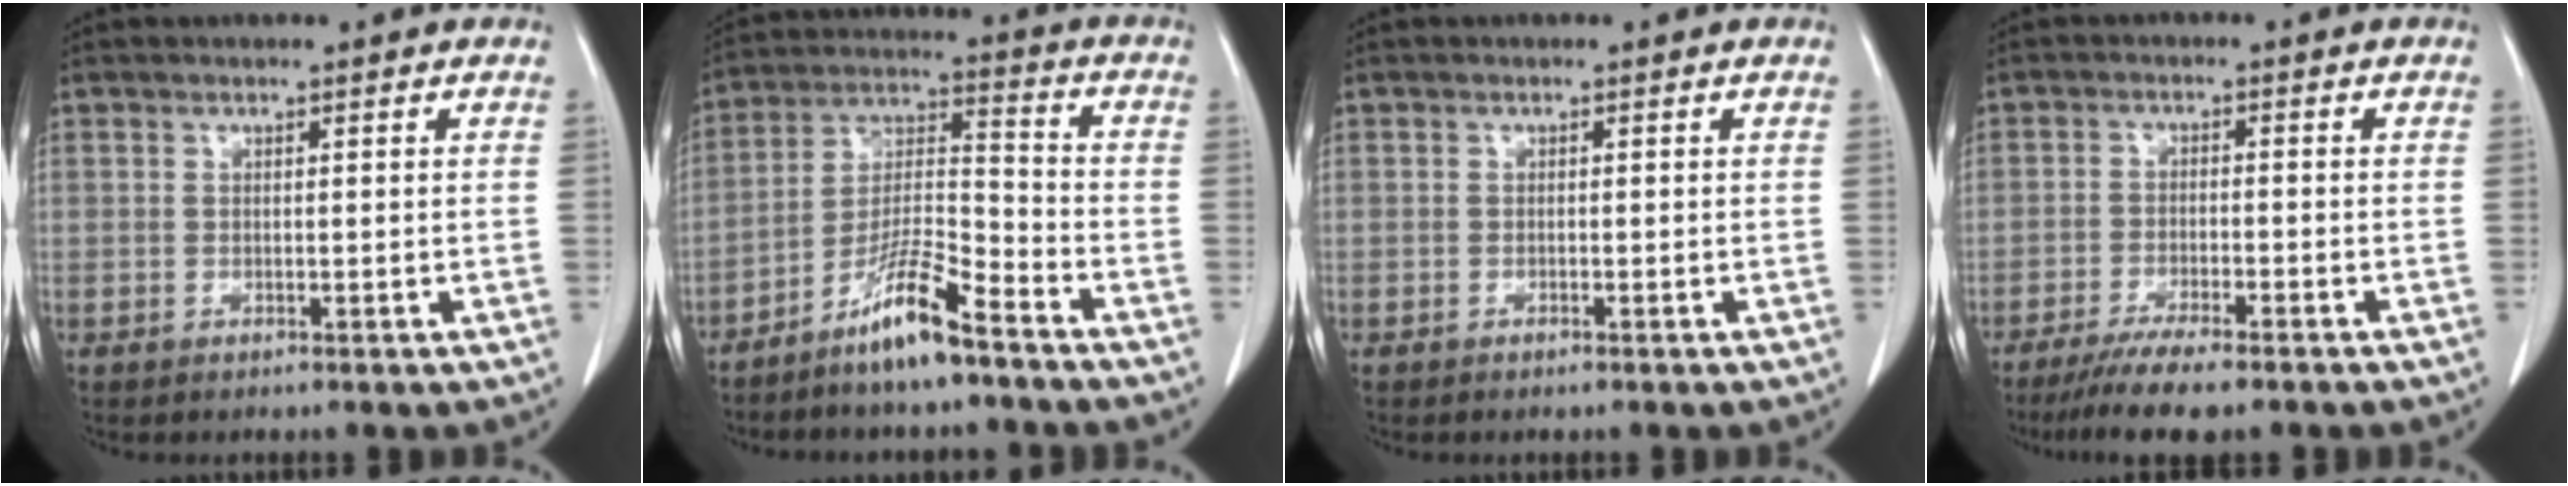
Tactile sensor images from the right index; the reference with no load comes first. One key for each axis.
{"total": 10.1, "fx": -7.3, "fy": 0.9, "fz": 7.0, "tx": -0.140, "ty": -0.009, "tz": -0.139}
{"total": 0.0}
{"total": 8.2, "fx": -6.5, "fy": 0.5, "fz": 5.0, "tx": -0.078, "ty": -0.019, "tz": -0.103}